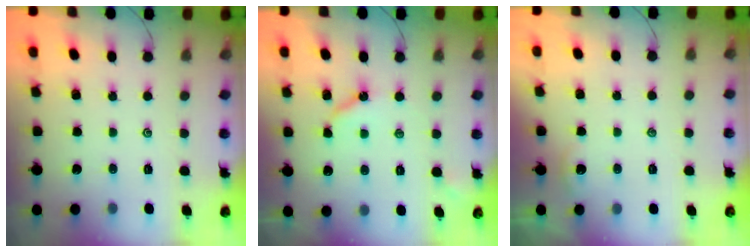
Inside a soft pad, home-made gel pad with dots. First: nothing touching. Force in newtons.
{"total": 4.8, "press": 4.8, "slide": 0.7}
{"total": 0.0}